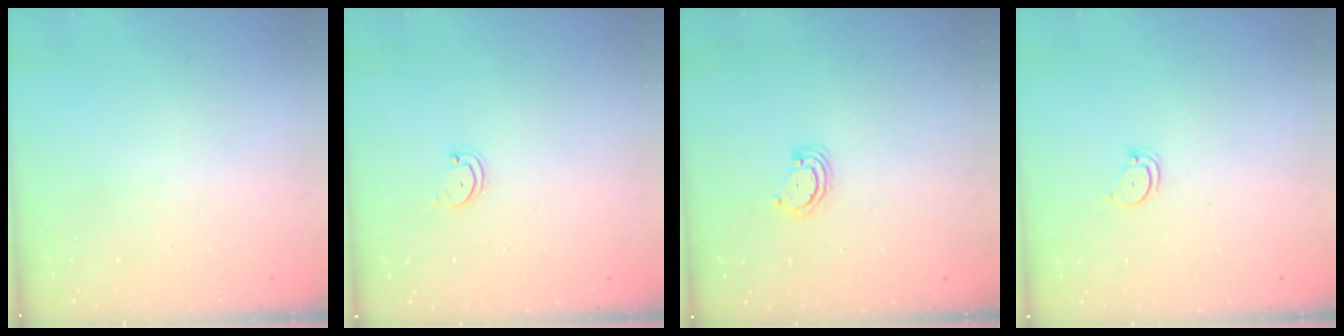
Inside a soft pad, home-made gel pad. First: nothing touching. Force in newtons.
{"total": 1.5, "press": 1.5, "slide": 0.1}
{"total": 2.9, "press": 2.9, "slide": 0.3}
{"total": 2.6, "press": 2.6, "slide": 0.0}